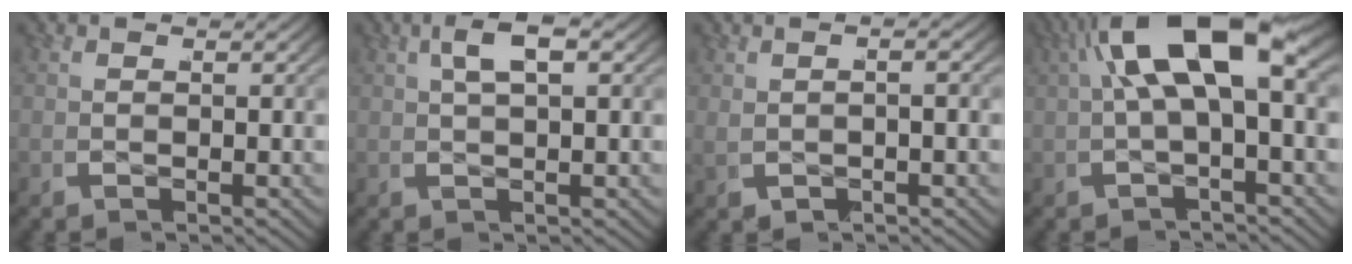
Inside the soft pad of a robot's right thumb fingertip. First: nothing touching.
{"total": 3.0, "force": [1.4, 0.2, 2.6], "torque": [-0.041, 0.017, 0.023]}
{"total": 0.5, "force": [-0.3, -0.3, 0.4], "torque": [-0.016, 0.004, -0.005]}
{"total": 8.3, "force": [1.7, 3.3, 7.5], "torque": [-0.149, 0.021, 0.022]}